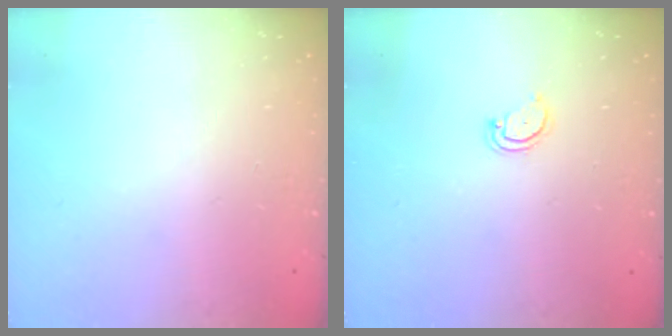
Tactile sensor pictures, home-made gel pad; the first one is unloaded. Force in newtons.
{"total": 3.3, "press": 3.3, "slide": 0.5}